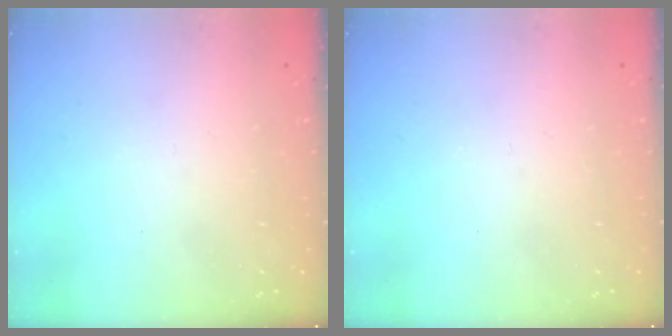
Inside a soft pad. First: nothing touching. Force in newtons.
{"total": 0.0}